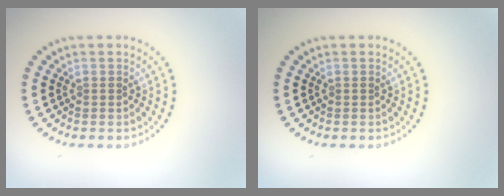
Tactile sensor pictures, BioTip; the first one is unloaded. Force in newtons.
{"total": 0.0}